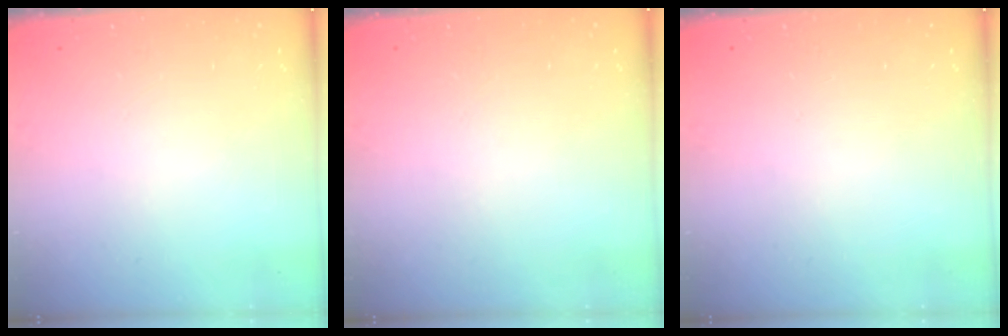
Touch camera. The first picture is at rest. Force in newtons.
{"total": 0.0}
{"total": 0.0}